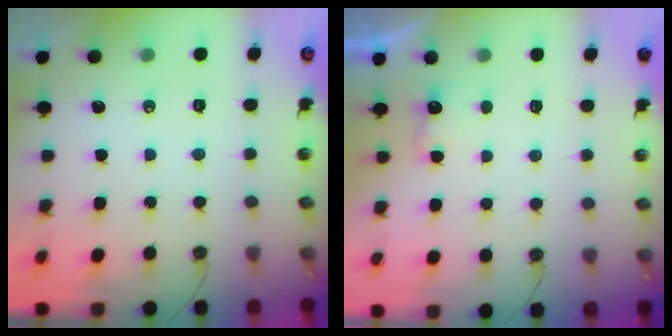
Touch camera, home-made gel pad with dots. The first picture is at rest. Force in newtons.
{"total": 2.4, "press": 2.2, "slide": 0.9}